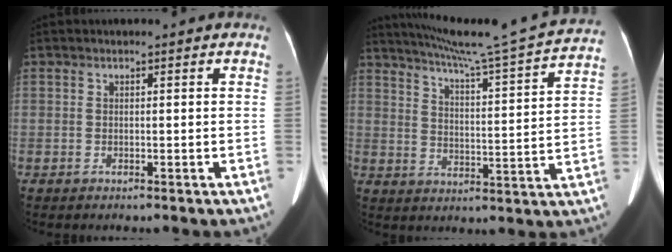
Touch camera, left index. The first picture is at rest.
{"total": 19.9, "force": [18.4, -1.5, 7.5], "torque": [-0.131, -0.050, 0.240]}